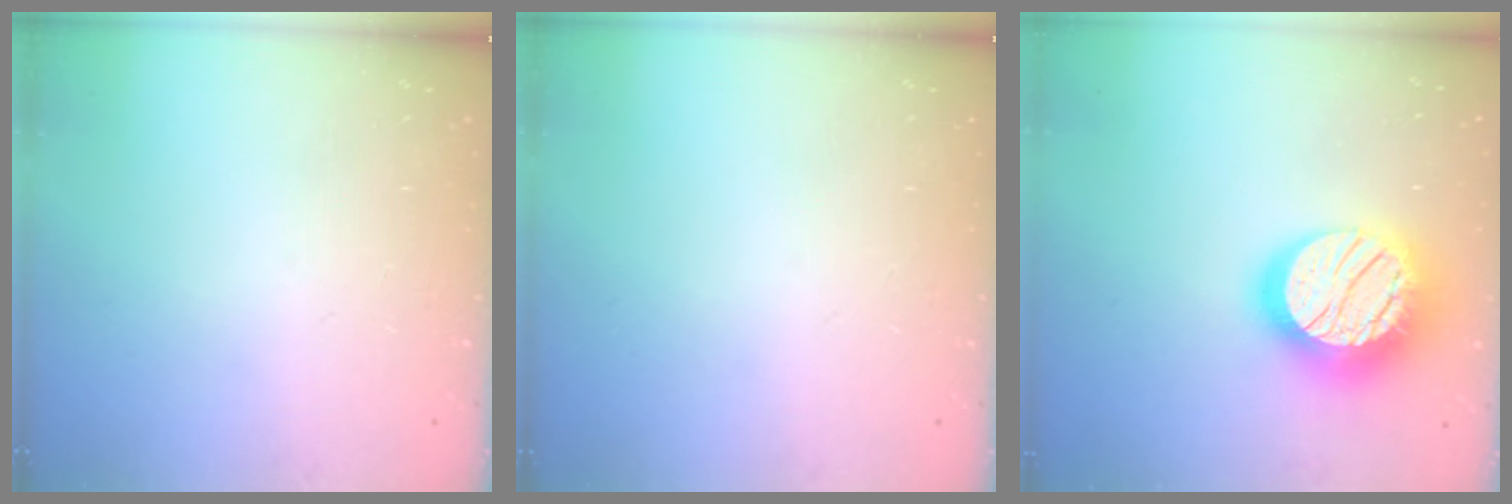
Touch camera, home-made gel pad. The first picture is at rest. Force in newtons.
{"total": 0.0}
{"total": 23.1, "press": 23.1, "slide": 1.5}